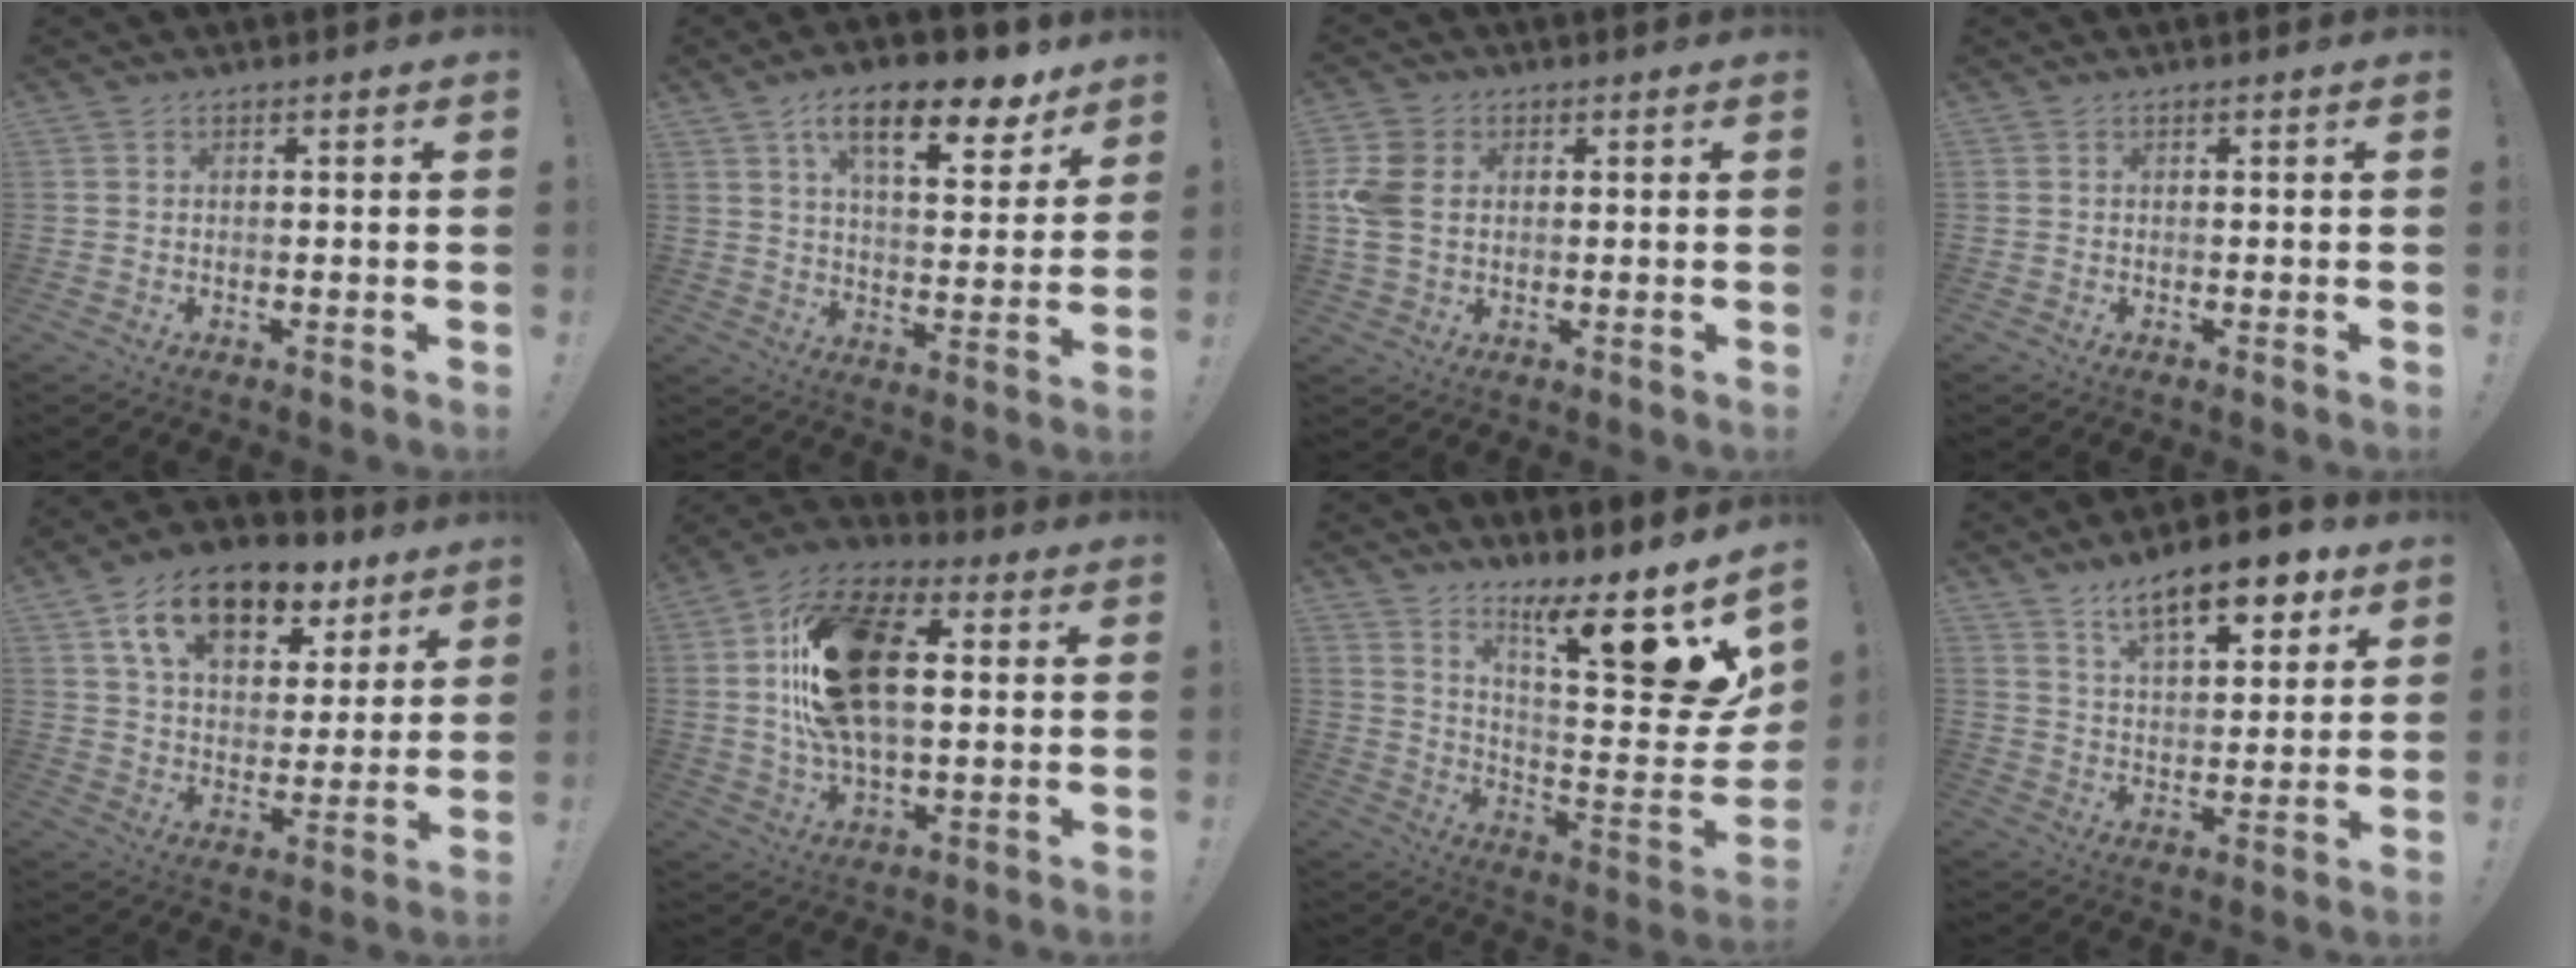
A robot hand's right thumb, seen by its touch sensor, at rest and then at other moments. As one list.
[{"total": 17.3, "force": [10.0, 6.1, 12.7], "torque": [-0.190, -0.054, 0.159]}, {"total": 9.0, "force": [0.9, 6.7, 5.8], "torque": [-0.128, 0.002, 0.018]}, {"total": 0.0}, {"total": 17.0, "force": [10.1, 9.8, 9.7], "torque": [-0.155, -0.048, 0.180]}, {"total": 24.5, "force": [4.0, 13.6, 20.0], "torque": [-0.341, 0.007, 0.068]}, {"total": 16.8, "force": [9.8, 3.3, 13.3], "torque": [-0.182, -0.087, 0.150]}, {"total": 15.0, "force": [9.2, 5.5, 10.4], "torque": [-0.151, -0.046, 0.152]}]